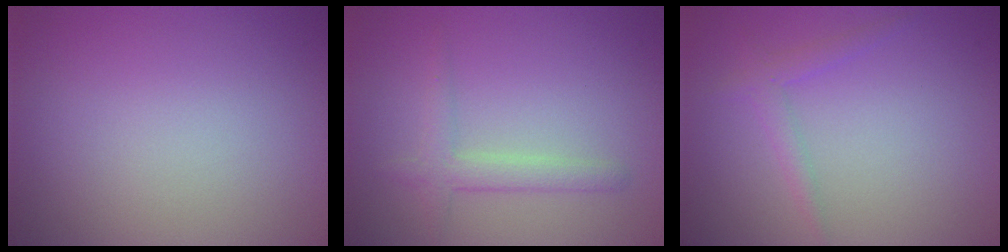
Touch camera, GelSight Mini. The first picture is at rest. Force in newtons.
{"total": 2.1, "press": 2.1, "slide": 0.1}
{"total": 1.5, "press": 1.5, "slide": 0.1}